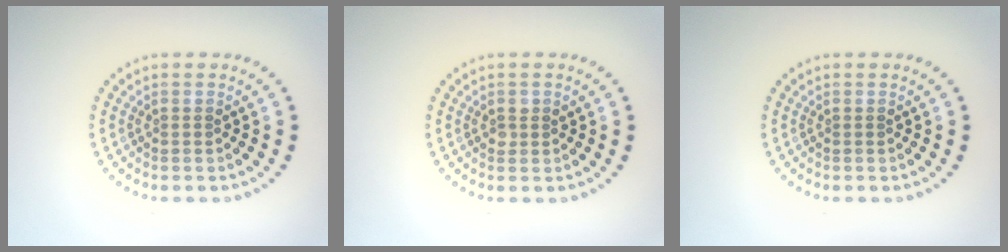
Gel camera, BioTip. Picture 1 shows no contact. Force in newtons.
{"total": 0.9, "press": 0.9, "slide": 0.3}
{"total": 0.0}